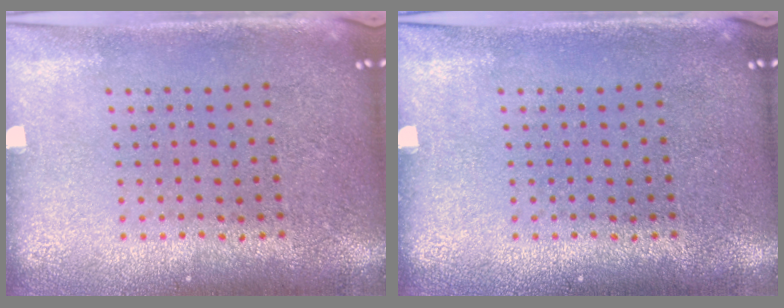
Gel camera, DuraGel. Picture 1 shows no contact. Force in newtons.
{"total": 0.0}